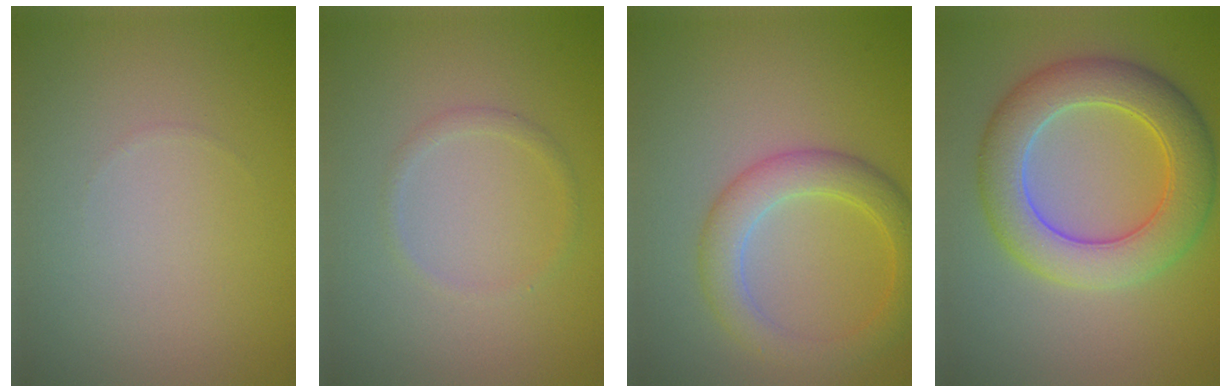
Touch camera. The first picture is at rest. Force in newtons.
{"total": 1.0, "press": 1.0, "slide": 0.0}
{"total": 4.2, "press": 4.2, "slide": 0.2}
{"total": 7.3, "press": 7.3, "slide": 0.2}